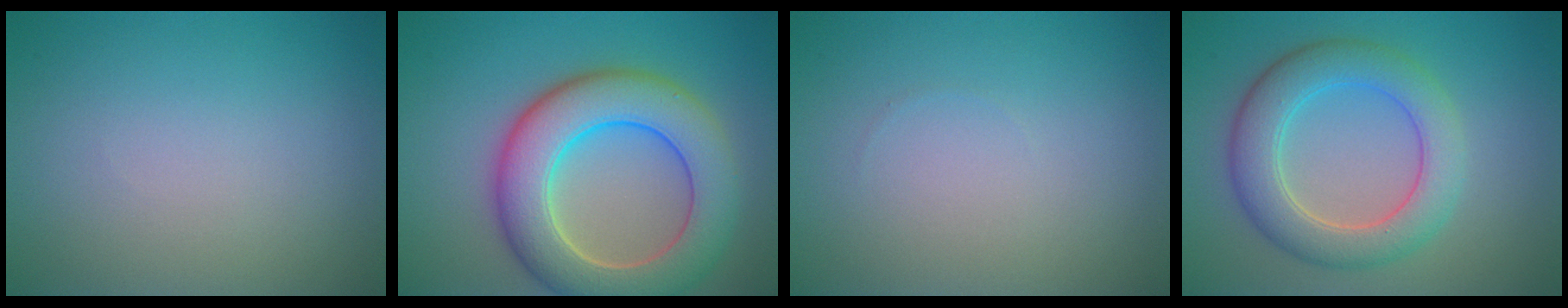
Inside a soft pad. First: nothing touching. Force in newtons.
{"total": 9.3, "press": 9.3, "slide": 0.6}
{"total": 0.0}
{"total": 5.8, "press": 5.8, "slide": 0.3}